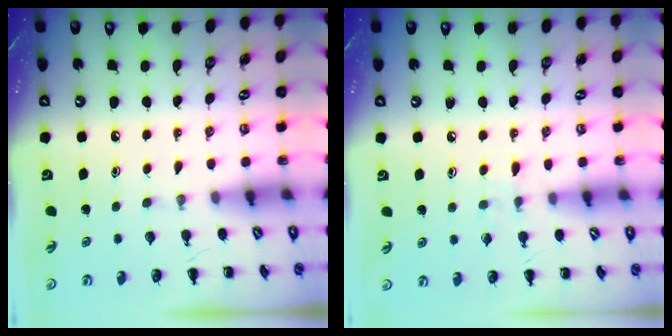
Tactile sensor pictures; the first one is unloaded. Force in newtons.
{"total": 5.0, "press": 4.5, "slide": 2.0}